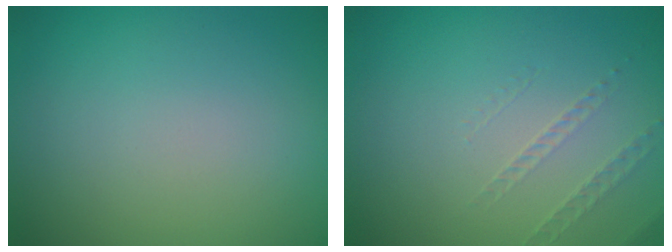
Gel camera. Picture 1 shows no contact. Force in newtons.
{"total": 1.0, "press": 0.4, "slide": 0.9}